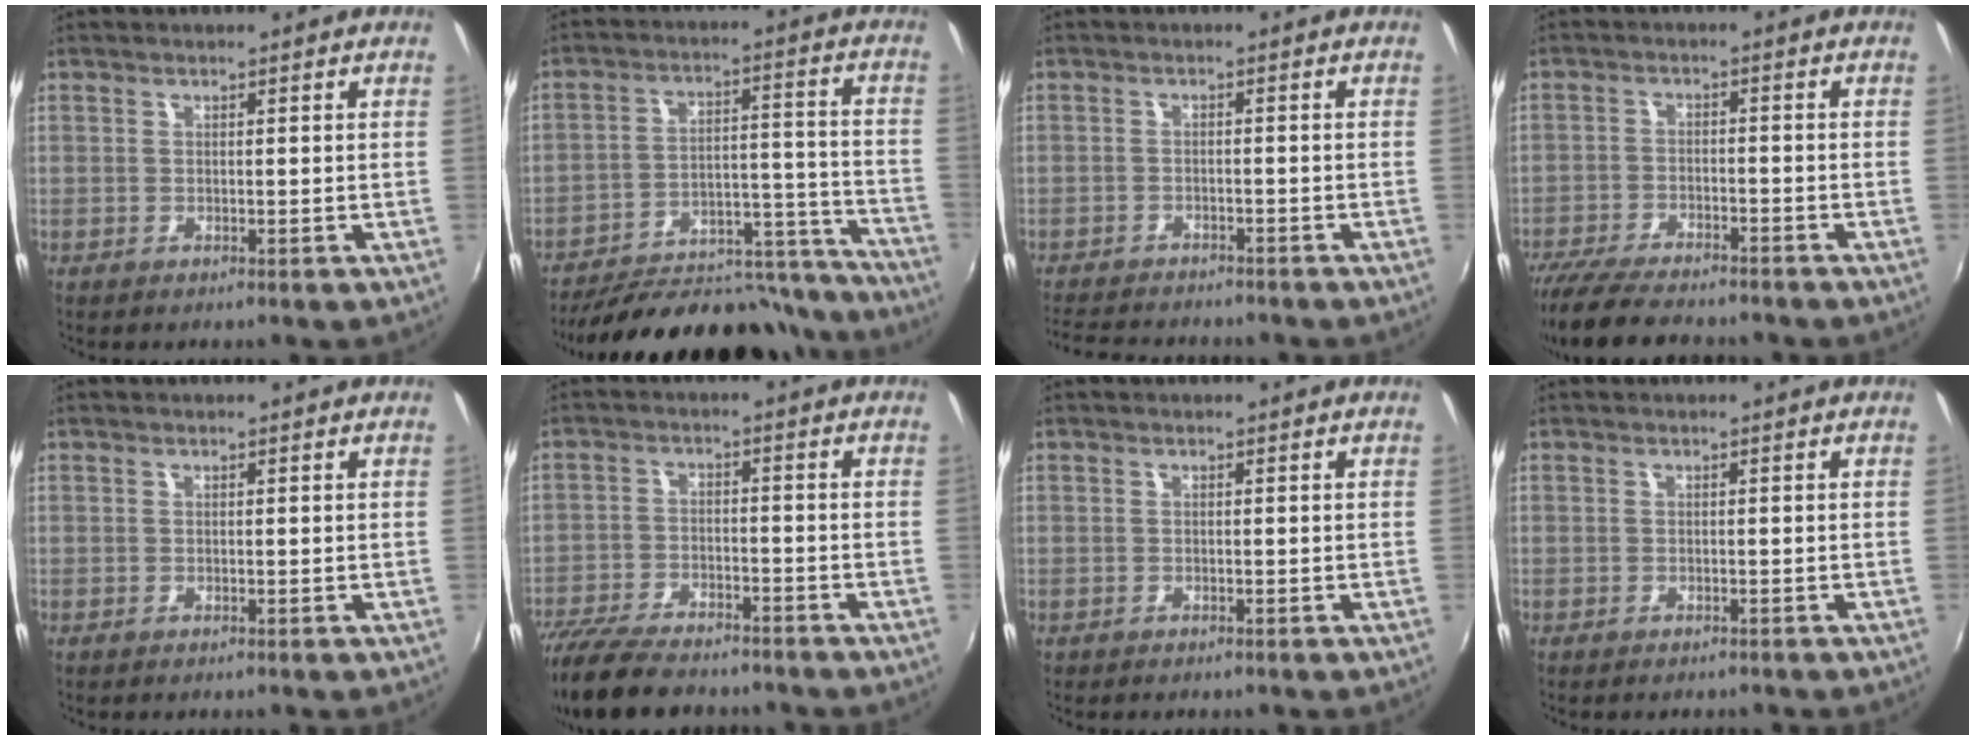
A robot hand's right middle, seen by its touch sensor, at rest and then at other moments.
{"total": 27.3, "force": [-24.4, 8.0, 9.2], "torque": [-0.148, 0.026, -0.311]}
{"total": 9.2, "force": [-8.3, 2.4, 3.1], "torque": [-0.083, -0.014, -0.129]}
{"total": 12.8, "force": [-11.1, 2.7, 5.8], "torque": [-0.134, -0.033, -0.187]}
{"total": 0.0}
{"total": 16.0, "force": [-13.3, 5.0, 7.4], "torque": [-0.170, -0.032, -0.224]}
{"total": 0.0}
{"total": 1.1, "force": [-1.0, 0.4, 0.4], "torque": [-0.010, -0.005, -0.014]}